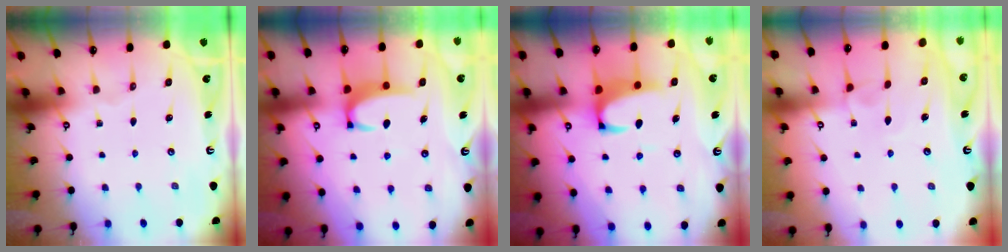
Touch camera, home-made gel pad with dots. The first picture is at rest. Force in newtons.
{"total": 3.5, "press": 3.5, "slide": 0.5}
{"total": 2.1, "press": 1.9, "slide": 0.9}
{"total": 3.2, "press": 3.2, "slide": 0.2}